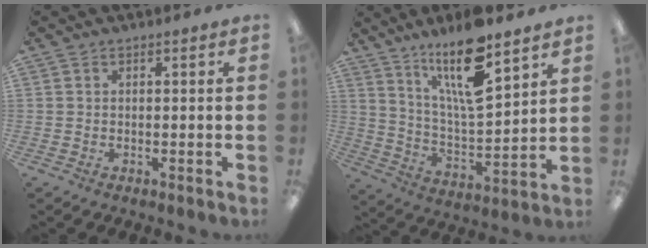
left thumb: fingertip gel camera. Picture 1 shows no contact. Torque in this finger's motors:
{"motor_torque": [0.34, 0.34, 1.66, -1.09, 0.13]}